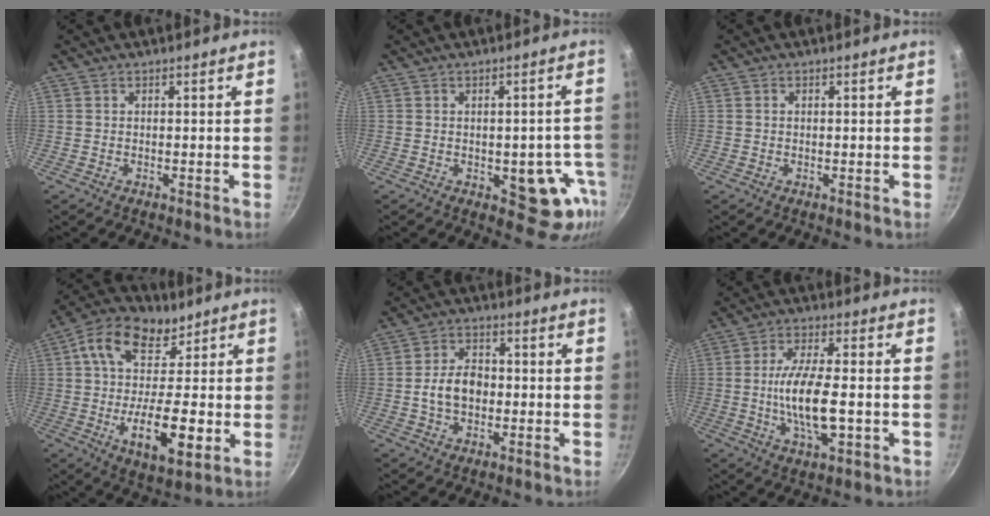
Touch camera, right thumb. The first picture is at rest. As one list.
[{"total": 9.8, "force": [-2.7, 5.4, 7.8], "torque": [-0.034, 0.009, -0.031]}, {"total": 0.6, "force": [0.1, 0.5, 0.2], "torque": [-0.002, 0.003, 0.001]}, {"total": 18.9, "force": [2.5, 11.8, 14.6], "torque": [-0.212, -0.005, 0.033]}, {"total": 7.2, "force": [-0.9, 5.1, 5.0], "torque": [-0.069, 0.019, -0.020]}, {"total": 11.8, "force": [-1.7, 4.2, 10.9], "torque": [-0.196, 0.008, -0.034]}]